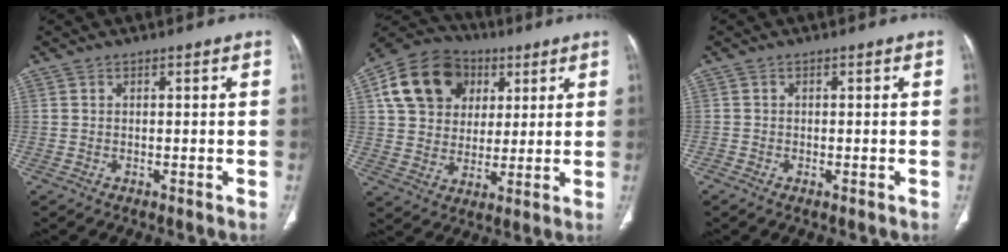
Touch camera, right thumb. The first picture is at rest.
{"total": 16.4, "force": [5.8, 12.9, 8.3], "torque": [-0.132, 0.007, 0.099]}
{"total": 0.7, "force": [-0.5, 0.3, 0.4], "torque": [-0.010, -0.002, -0.011]}